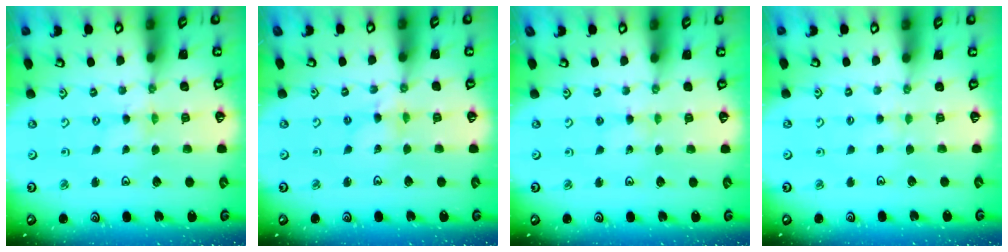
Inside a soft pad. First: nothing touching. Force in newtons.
{"total": 2.7, "press": 2.7, "slide": 0.2}
{"total": 2.4, "press": 2.3, "slide": 0.3}
{"total": 2.2, "press": 2.2, "slide": 0.4}